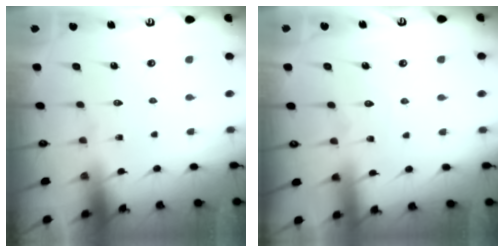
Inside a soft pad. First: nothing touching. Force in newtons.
{"total": 4.4, "press": 4.4, "slide": 0.4}